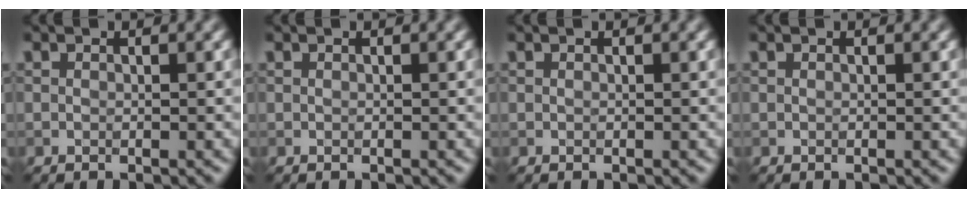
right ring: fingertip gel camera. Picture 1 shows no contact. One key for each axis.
{"total": 0.0}
{"total": 0.0}
{"total": 0.0}